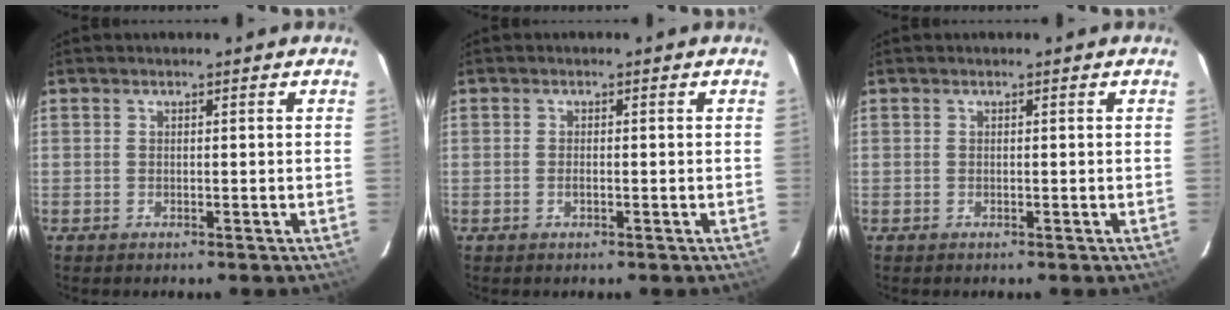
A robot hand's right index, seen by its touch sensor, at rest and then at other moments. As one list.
[{"total": 0.8, "force": [-0.3, 0.3, 0.7], "torque": [-0.014, 0.001, -0.007]}, {"total": 0.0}]